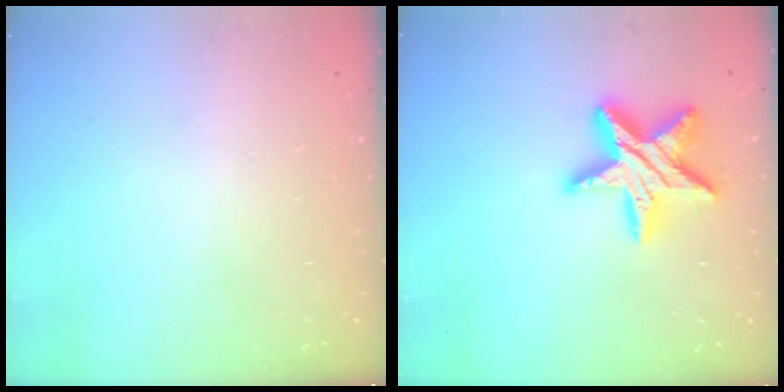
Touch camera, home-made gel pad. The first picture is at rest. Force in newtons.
{"total": 16.6, "press": 16.6, "slide": 1.1}